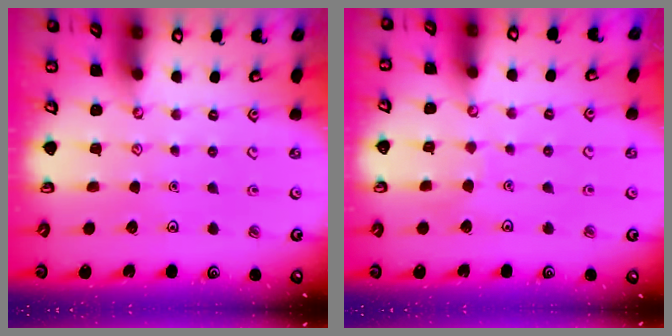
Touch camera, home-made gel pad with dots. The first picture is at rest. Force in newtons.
{"total": 3.2, "press": 3.2, "slide": 0.4}